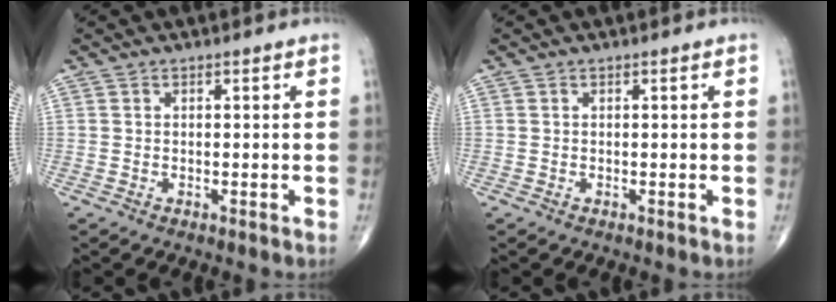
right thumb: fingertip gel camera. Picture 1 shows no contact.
{"total": 0.0}